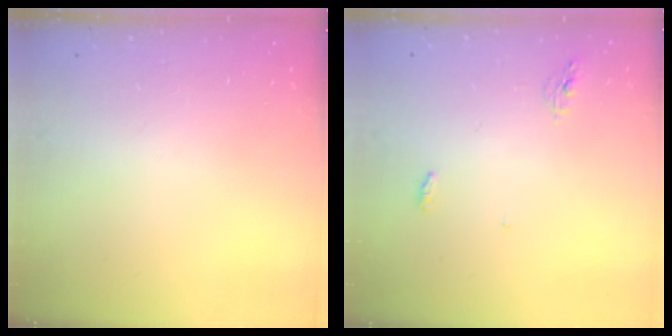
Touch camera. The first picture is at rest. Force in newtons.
{"total": 4.1, "press": 4.0, "slide": 0.9}